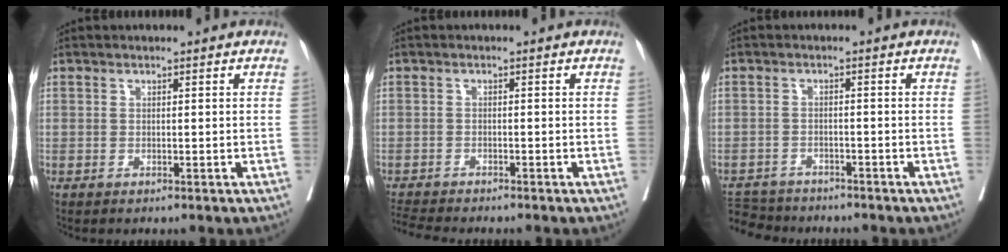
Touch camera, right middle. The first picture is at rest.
{"total": 4.1, "force": [-4.0, 0.0, 1.0], "torque": [-0.020, -0.017, -0.070]}
{"total": 7.2, "force": [-6.7, 2.5, 0.9], "torque": [-0.023, -0.002, -0.107]}